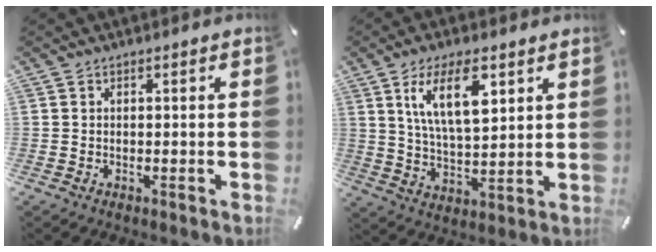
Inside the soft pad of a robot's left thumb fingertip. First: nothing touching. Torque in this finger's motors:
{"motor_torque": [1.82, 1.70, 1.39, -0.68, 0.32]}